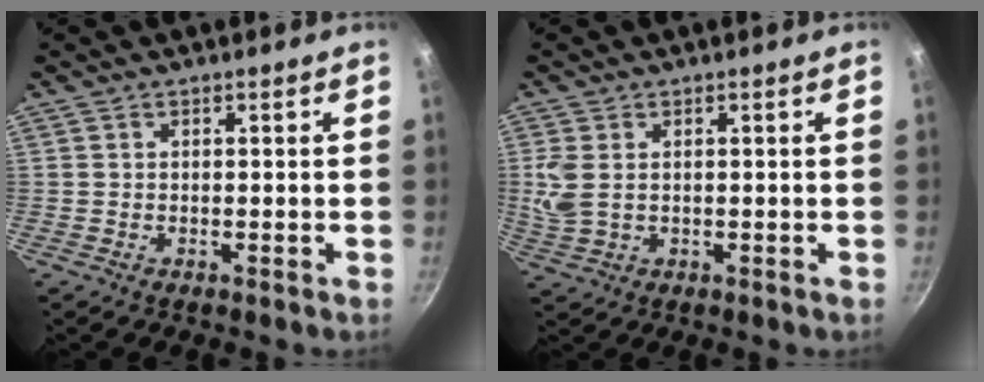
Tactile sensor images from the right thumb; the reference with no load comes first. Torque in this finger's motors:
{"motor_torque": [0.06, 0.05, 0.24, 0.66, 0.03]}